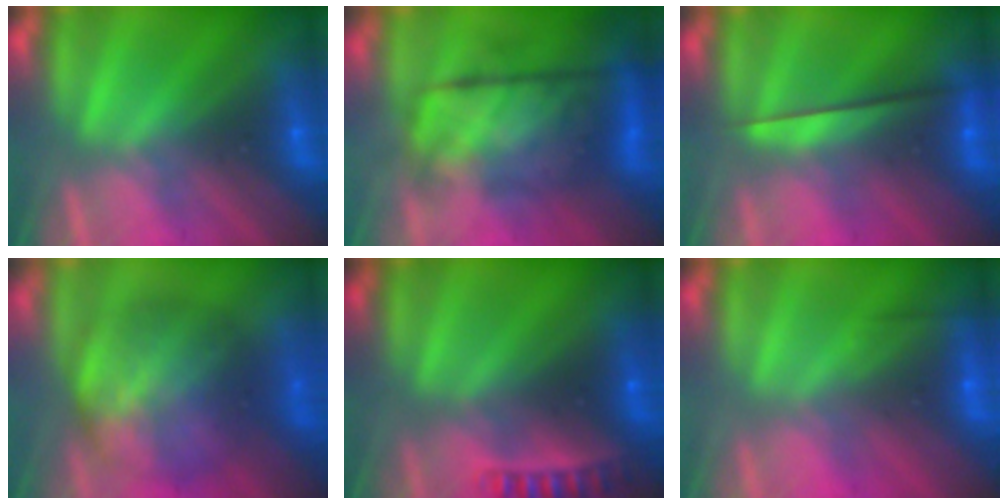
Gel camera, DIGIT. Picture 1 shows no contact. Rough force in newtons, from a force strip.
{"total": 9.3}
{"total": 2.2}
{"total": 7.4}
{"total": 2.4}
{"total": 2.4}